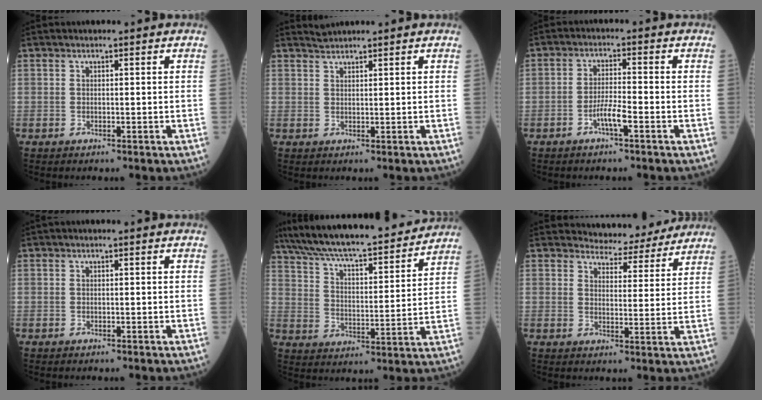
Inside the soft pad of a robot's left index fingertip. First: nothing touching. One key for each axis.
{"total": 1.2, "fx": 1.1, "fy": -0.4, "fz": -0.2, "tx": 0.001, "ty": 0.006, "tz": 0.032}
{"total": 3.6, "fx": -2.1, "fy": 0.1, "fz": 2.9, "tx": -0.056, "ty": -0.007, "tz": -0.044}
{"total": 0.0}
{"total": 22.4, "fx": 19.9, "fy": 3.0, "fz": 9.8, "tx": -0.170, "ty": 0.007, "tz": 0.293}
{"total": 8.5, "fx": 8.2, "fy": 1.9, "fz": 1.0, "tx": -0.010, "ty": -0.006, "tz": 0.098}